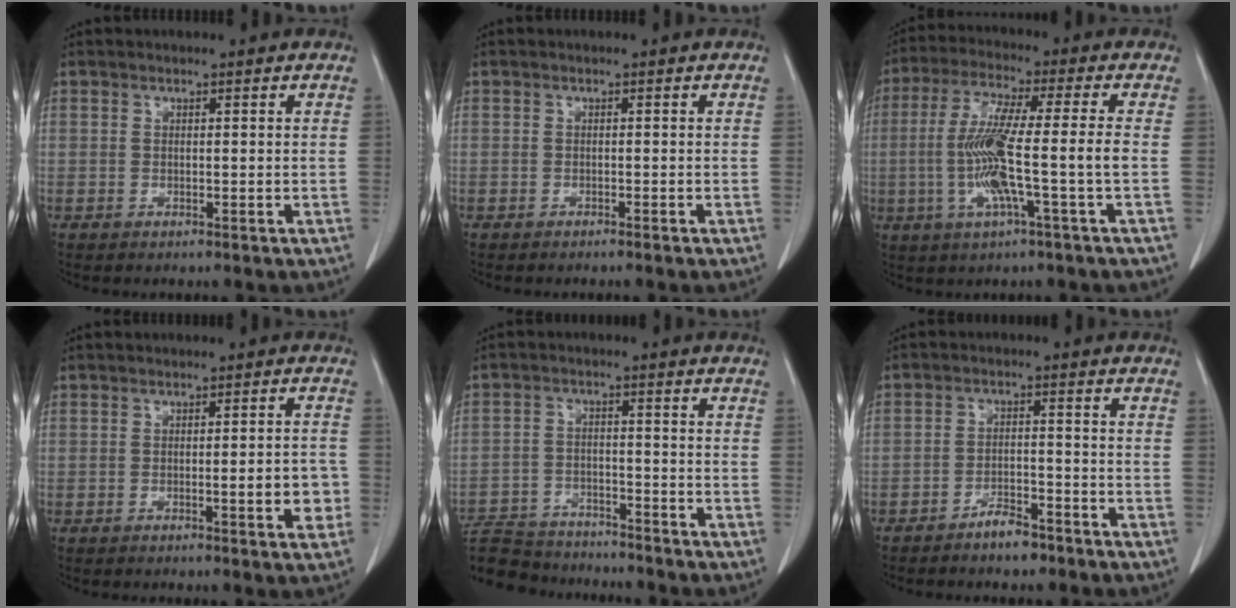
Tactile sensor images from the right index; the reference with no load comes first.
{"total": 0.9, "force": [-0.8, 0.1, 0.5], "torque": [-0.010, -0.001, -0.009]}
{"total": 11.3, "force": [-2.1, -0.4, 11.1], "torque": [-0.223, 0.001, -0.043]}
{"total": 4.6, "force": [-1.2, 0.9, 4.3], "torque": [-0.054, 0.002, -0.012]}
{"total": 12.8, "force": [-11.8, 3.8, 3.3], "torque": [-0.063, 0.010, -0.184]}
{"total": 4.2, "force": [-3.4, 1.3, 2.1], "torque": [-0.038, 0.003, -0.056]}